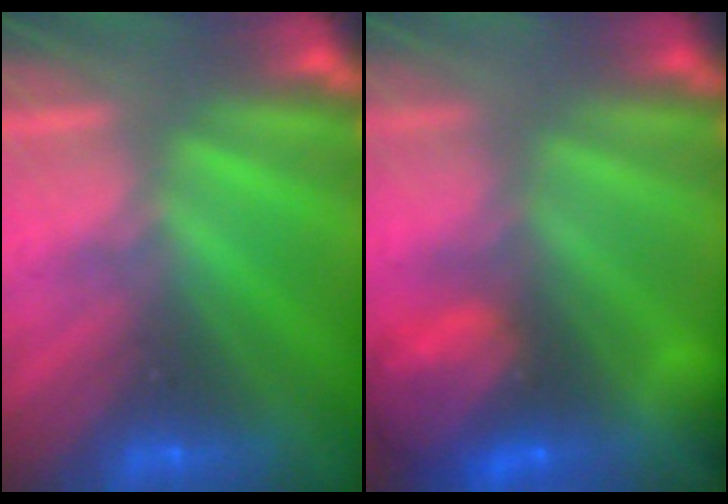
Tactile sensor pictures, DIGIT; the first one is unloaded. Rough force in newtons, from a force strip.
{"total": 10.8}